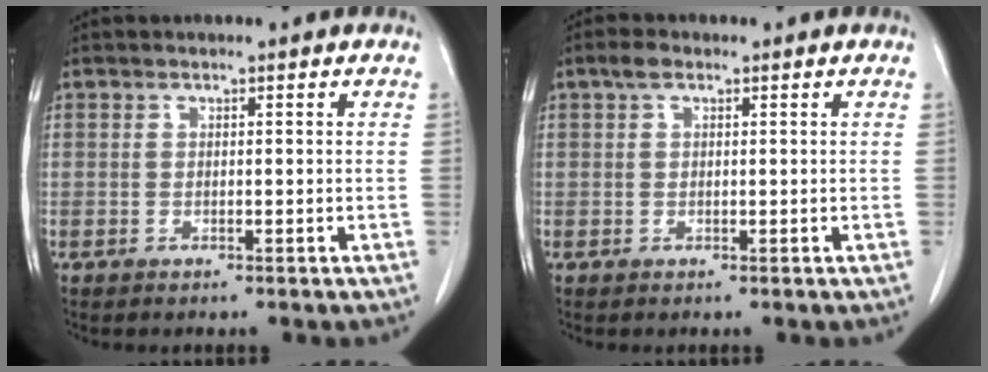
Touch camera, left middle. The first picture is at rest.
{"total": 1.7, "force": [0.9, 0.9, 1.1], "torque": [-0.024, 0.014, 0.017]}